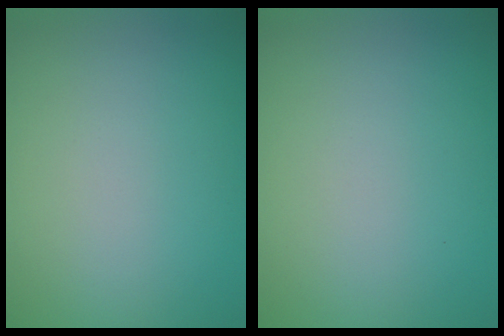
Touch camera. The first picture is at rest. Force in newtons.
{"total": 0.0}